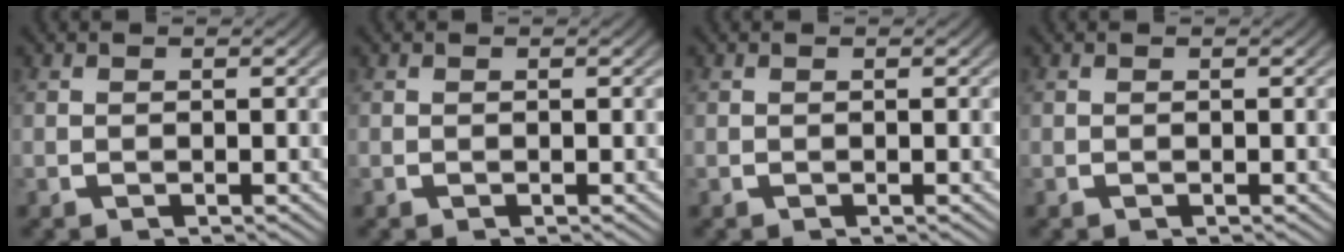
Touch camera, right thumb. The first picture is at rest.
{"total": 0.0}
{"total": 0.0}
{"total": 0.0}